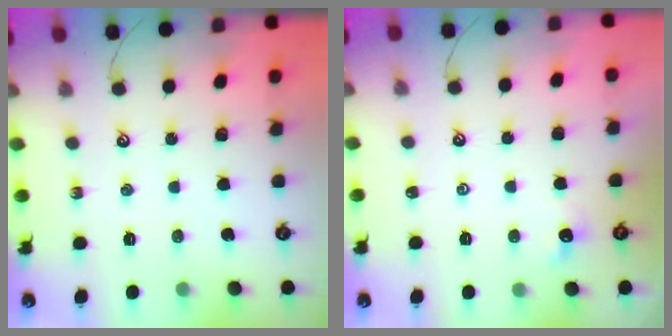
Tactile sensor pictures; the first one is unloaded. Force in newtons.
{"total": 0.0}